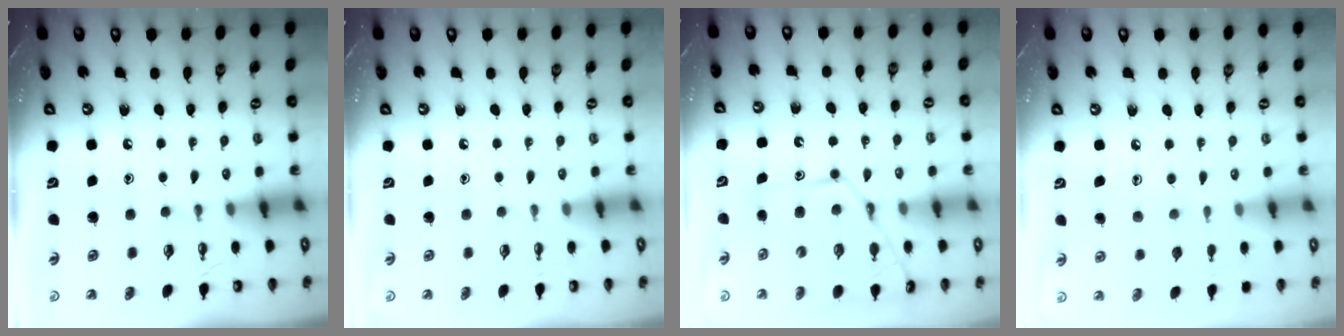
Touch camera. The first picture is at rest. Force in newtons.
{"total": 0.0}
{"total": 15.3, "press": 15.2, "slide": 1.4}
{"total": 7.3, "press": 7.3, "slide": 0.4}